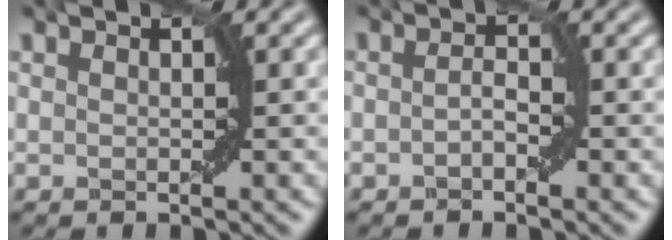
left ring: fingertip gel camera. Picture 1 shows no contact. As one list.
[{"total": 1.2, "force": [-1.1, 0.0, 0.5], "torque": [-0.017, 0.010, -0.015]}]